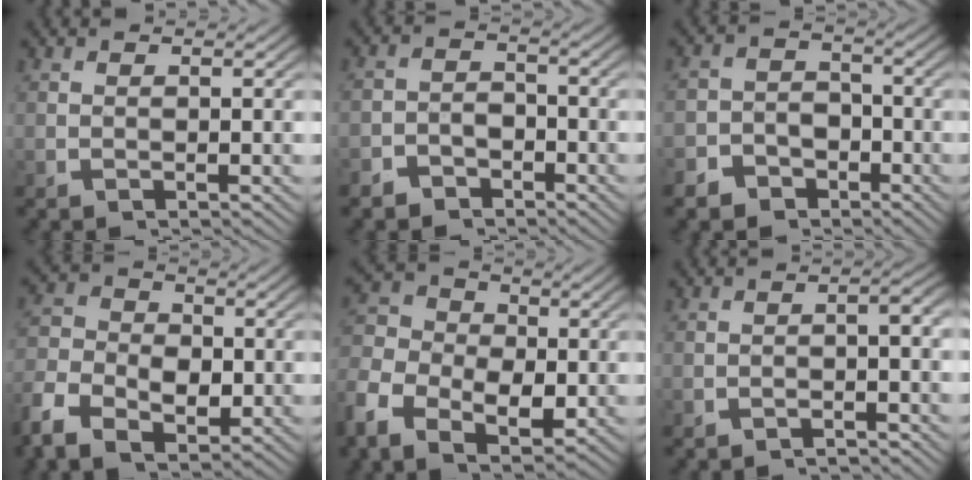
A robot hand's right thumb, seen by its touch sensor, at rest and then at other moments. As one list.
[{"total": 3.5, "force": [-2.9, 1.9, 0.3], "torque": [0.011, -0.014, -0.049]}, {"total": 5.6, "force": [-3.7, 4.0, 1.1], "torque": [0.005, -0.025, -0.060]}, {"total": 5.8, "force": [-1.4, 4.3, 3.6], "torque": [-0.064, -0.013, -0.027]}, {"total": 9.1, "force": [-0.2, 7.0, 5.9], "torque": [-0.115, -0.020, -0.007]}, {"total": 2.2, "force": [-1.6, 0.5, 1.3], "torque": [-0.017, -0.001, -0.026]}]